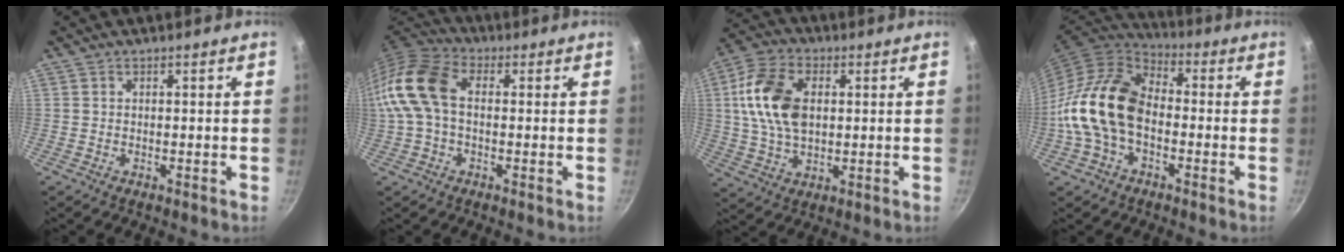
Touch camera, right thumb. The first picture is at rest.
{"total": 12.5, "force": [0.5, 8.2, 9.4], "torque": [-0.176, 0.033, -0.011]}
{"total": 14.3, "force": [2.2, 9.1, 10.9], "torque": [-0.191, 0.006, 0.033]}
{"total": 16.7, "force": [-2.6, 11.2, 12.2], "torque": [-0.205, 0.038, -0.066]}